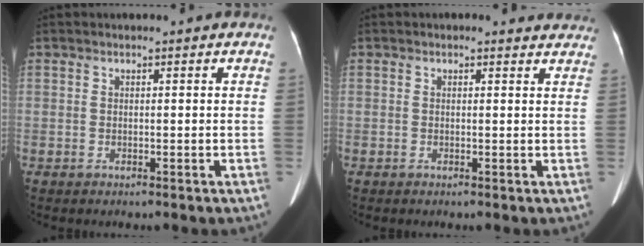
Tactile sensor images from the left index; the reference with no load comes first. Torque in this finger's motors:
{"motor_torque": [-0.43, -0.27, -0.51, -0.21]}